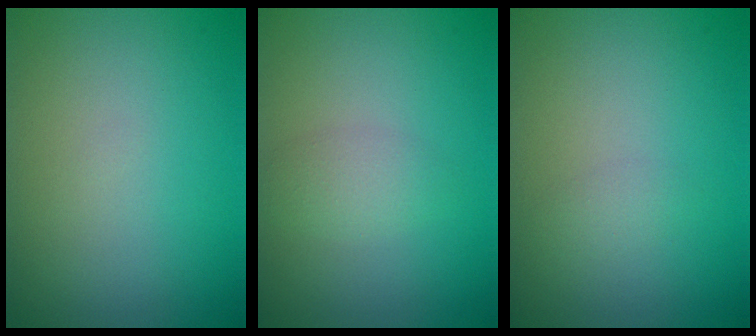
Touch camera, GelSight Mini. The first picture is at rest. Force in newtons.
{"total": 1.7, "press": 1.7, "slide": 0.1}
{"total": 2.1, "press": 2.1, "slide": 0.2}